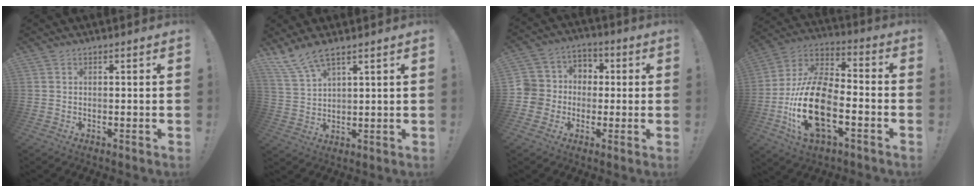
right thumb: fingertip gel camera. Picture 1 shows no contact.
{"total": 7.4, "force": [5.9, 1.8, 4.0], "torque": [-0.096, -0.022, 0.114]}
{"total": 8.9, "force": [-1.9, 8.5, 1.9], "torque": [-0.032, 0.015, -0.029]}
{"total": 21.2, "force": [-6.5, 10.9, 17.0], "torque": [-0.350, 0.024, -0.105]}